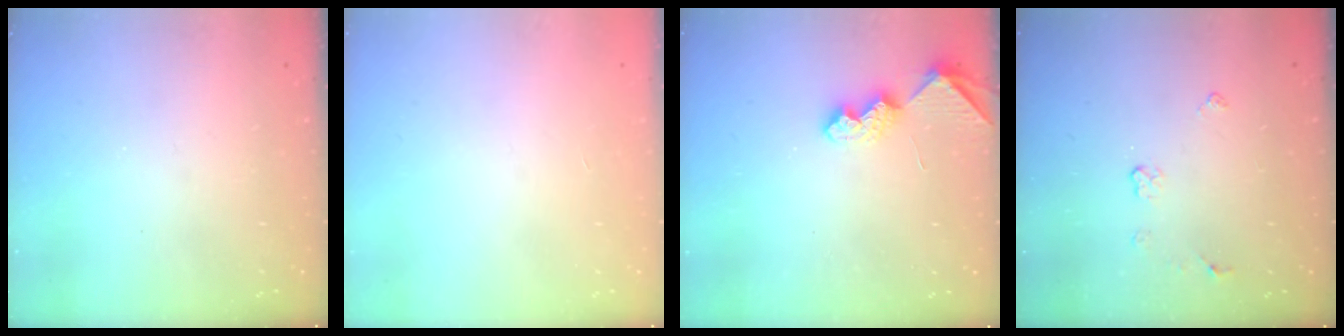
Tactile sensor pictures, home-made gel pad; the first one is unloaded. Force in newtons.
{"total": 0.0}
{"total": 6.6, "press": 6.6, "slide": 0.3}
{"total": 4.0, "press": 3.9, "slide": 0.6}